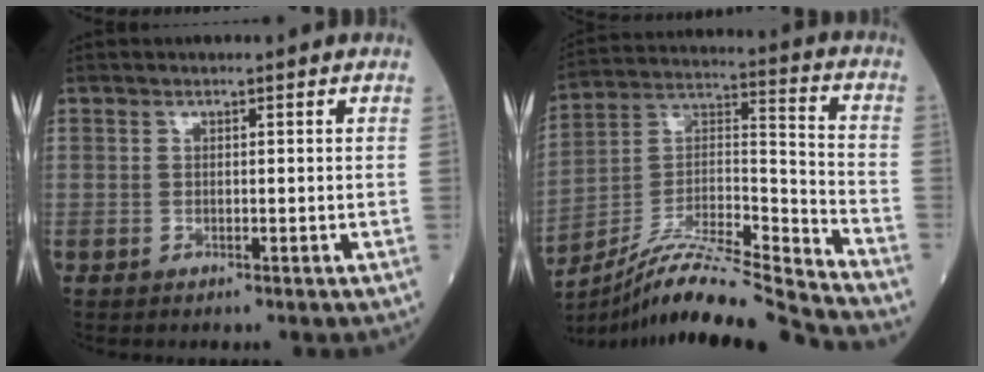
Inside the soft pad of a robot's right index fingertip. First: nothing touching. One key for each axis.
{"total": 19.5, "fx": -17.9, "fy": -1.5, "fz": 7.6, "tx": -0.151, "ty": 0.012, "tz": -0.315}